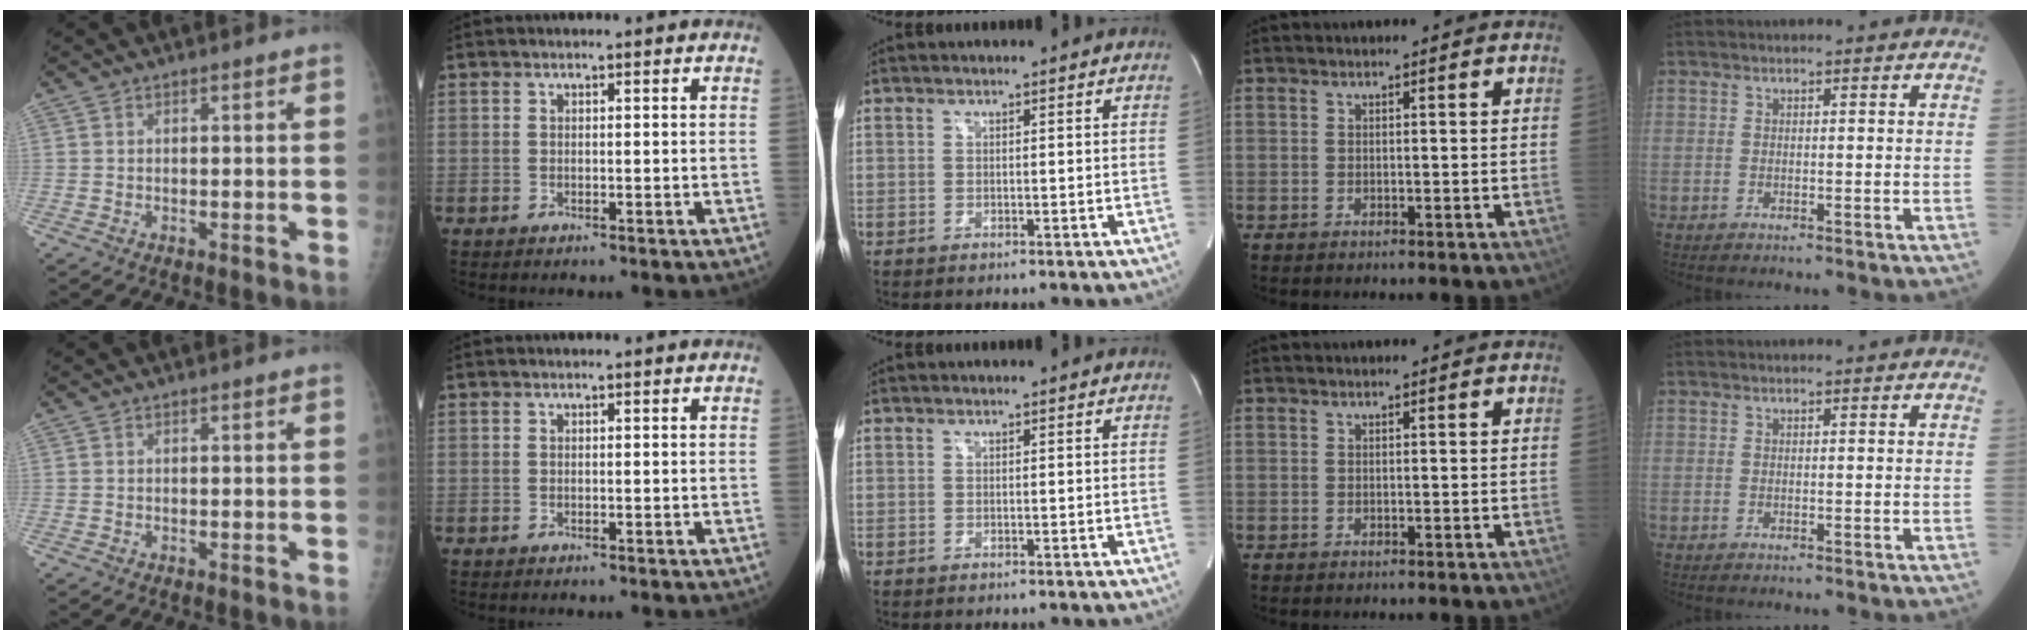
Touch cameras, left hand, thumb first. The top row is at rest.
{}